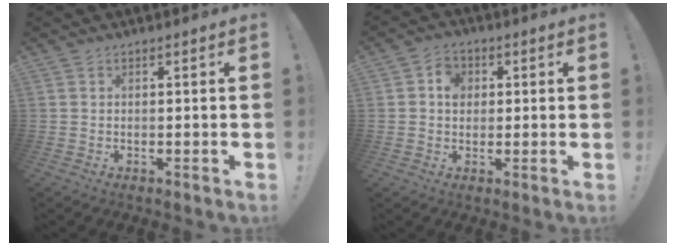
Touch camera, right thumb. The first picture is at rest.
{"total": 5.0, "force": [0.9, 4.5, 2.2], "torque": [-0.019, 0.000, 0.012]}